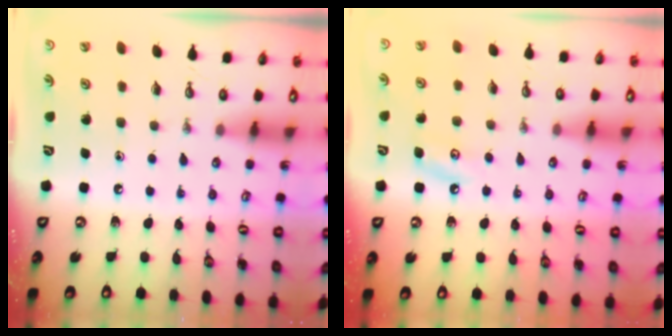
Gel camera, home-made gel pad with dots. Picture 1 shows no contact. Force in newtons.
{"total": 5.3, "press": 5.2, "slide": 0.4}